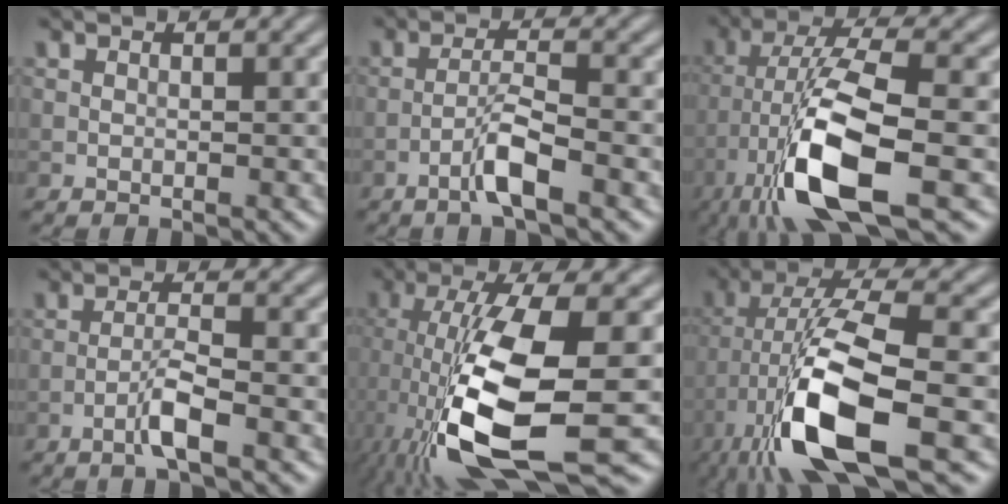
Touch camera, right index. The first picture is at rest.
{"total": 3.2, "force": [-1.8, 0.2, 2.6], "torque": [-0.050, 0.010, -0.041]}
{"total": 11.3, "force": [-5.3, 3.0, 9.6], "torque": [-0.187, 0.000, -0.101]}
{"total": 2.6, "force": [-1.5, 0.1, 2.2], "torque": [-0.043, 0.008, -0.034]}
{"total": 14.3, "force": [-3.8, 4.5, 13.0], "torque": [-0.257, -0.024, -0.061]}
{"total": 12.4, "force": [-5.4, 3.5, 10.6], "torque": [-0.214, -0.002, -0.099]}